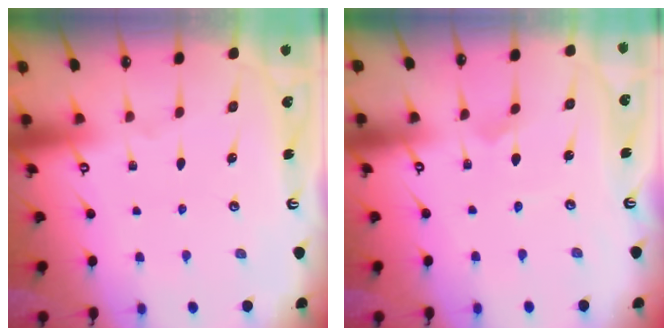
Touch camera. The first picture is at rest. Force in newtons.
{"total": 2.1, "press": 2.1, "slide": 0.3}